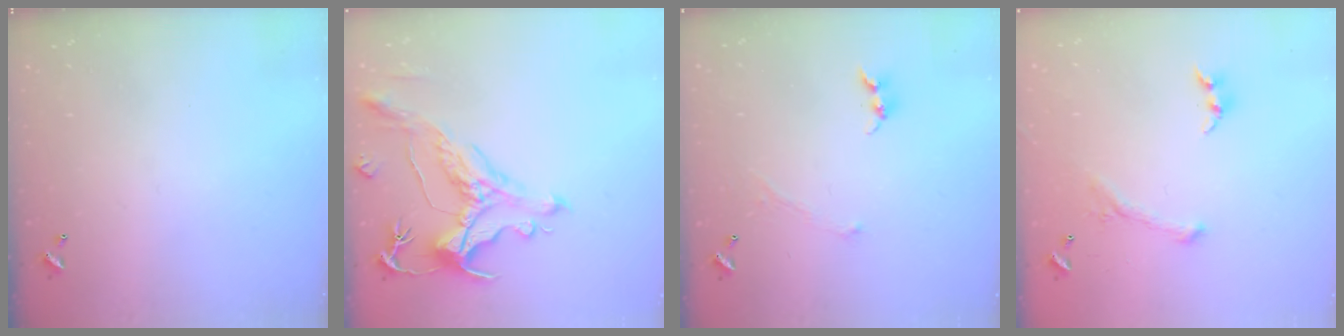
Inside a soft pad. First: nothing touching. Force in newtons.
{"total": 1.7, "press": 0.9, "slide": 1.4}
{"total": 0.8, "press": 0.7, "slide": 0.3}
{"total": 2.8, "press": 2.6, "slide": 0.9}